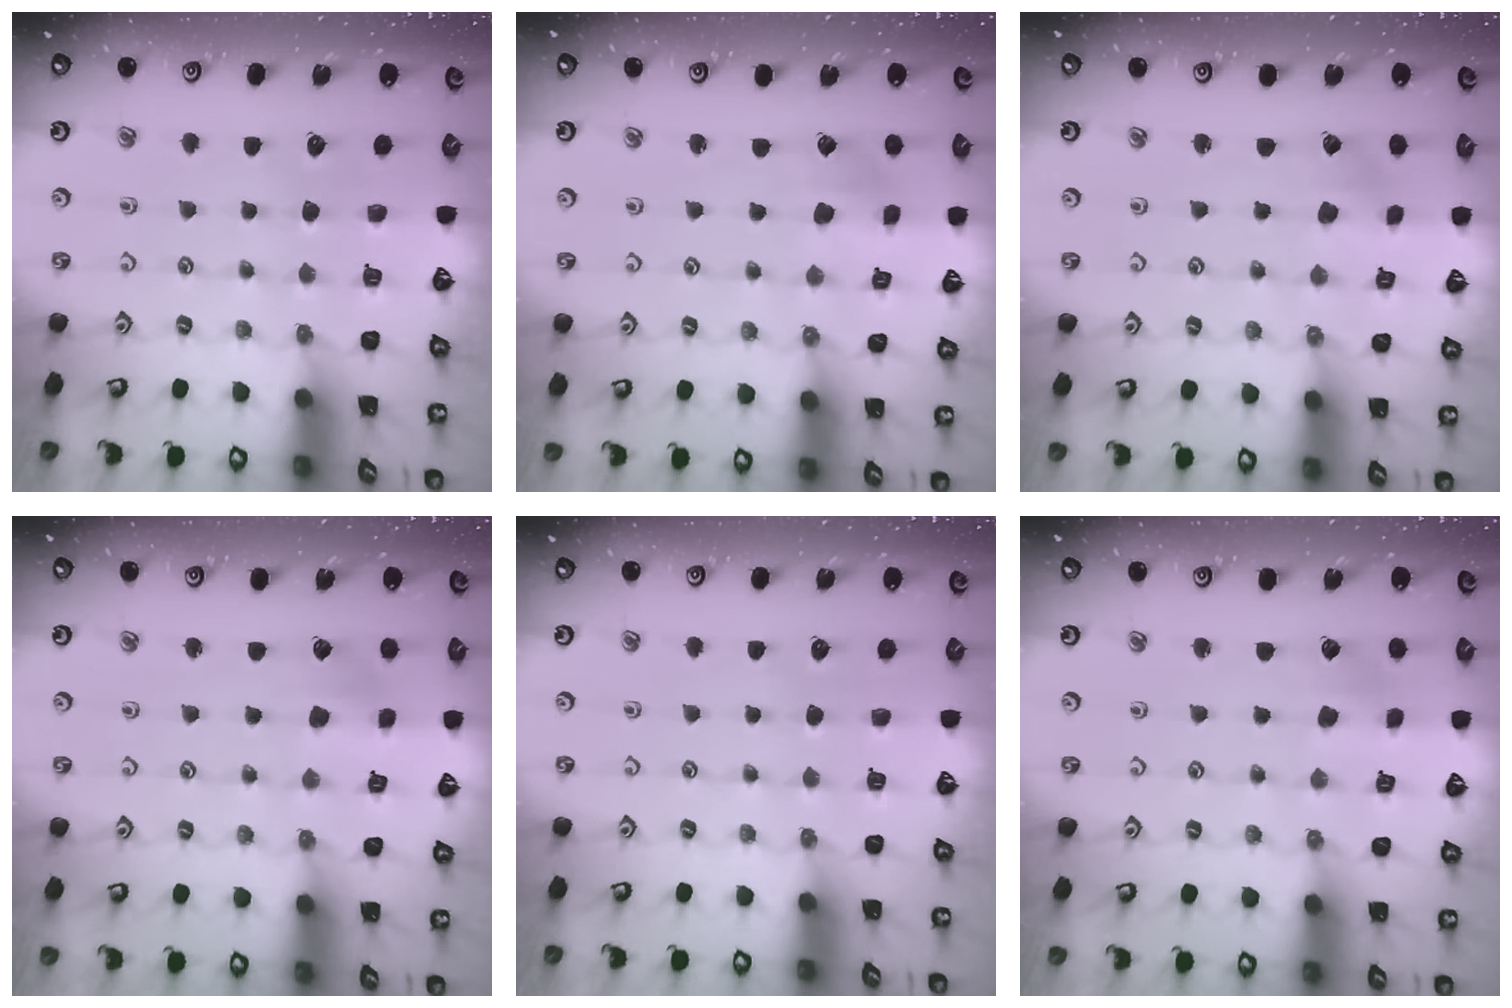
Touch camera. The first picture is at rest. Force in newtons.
{"total": 3.0, "press": 3.0, "slide": 0.1}
{"total": 1.2, "press": 1.2, "slide": 0.2}
{"total": 3.0, "press": 3.0, "slide": 0.4}
{"total": 0.0}
{"total": 1.7, "press": 1.7, "slide": 0.3}